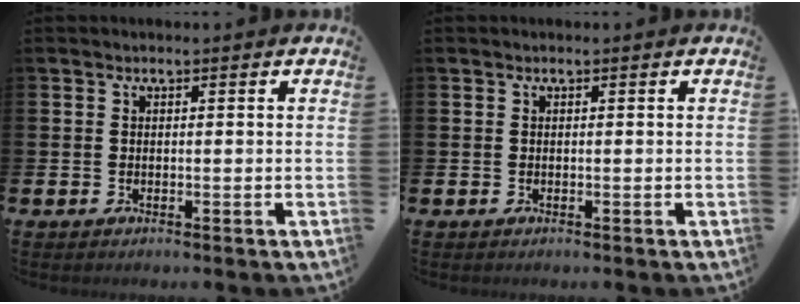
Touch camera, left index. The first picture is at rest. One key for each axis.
{"total": 0.0}